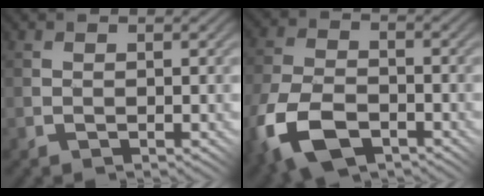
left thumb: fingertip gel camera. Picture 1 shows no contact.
{"total": 12.0, "force": [-6.3, 6.8, 7.6], "torque": [-0.209, -0.039, -0.114]}